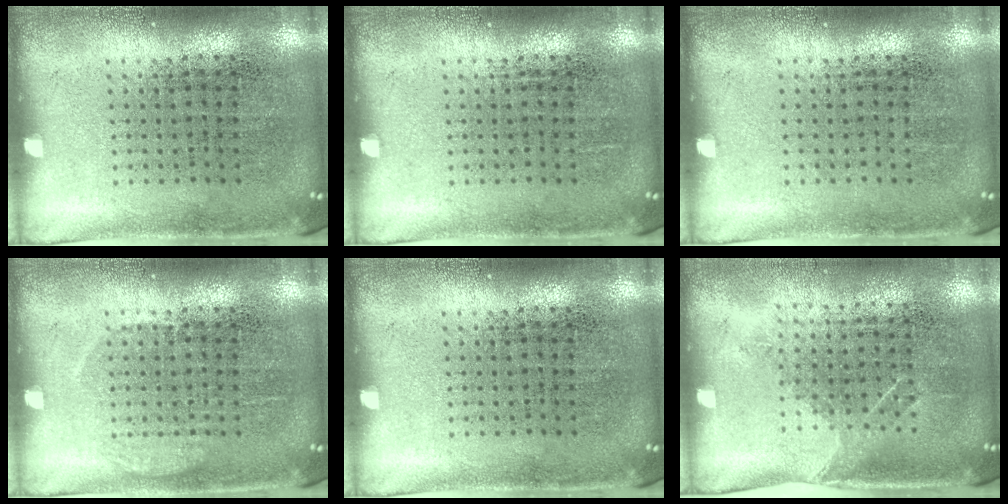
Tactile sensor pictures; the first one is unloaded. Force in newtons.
{"total": 0.0}
{"total": 0.0}
{"total": 1.1, "press": 1.1, "slide": 0.3}
{"total": 0.0}
{"total": 1.2, "press": 0.9, "slide": 0.7}